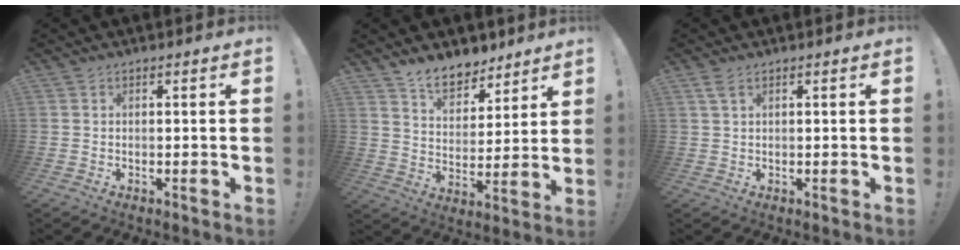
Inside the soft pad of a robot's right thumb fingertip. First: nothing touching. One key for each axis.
{"total": 10.0, "fx": 8.1, "fy": 5.0, "fz": 3.0, "tx": -0.055, "ty": -0.060, "tz": 0.158}
{"total": 2.4, "fx": 1.3, "fy": 1.1, "fz": 1.7, "tx": -0.041, "ty": 0.003, "tz": 0.025}